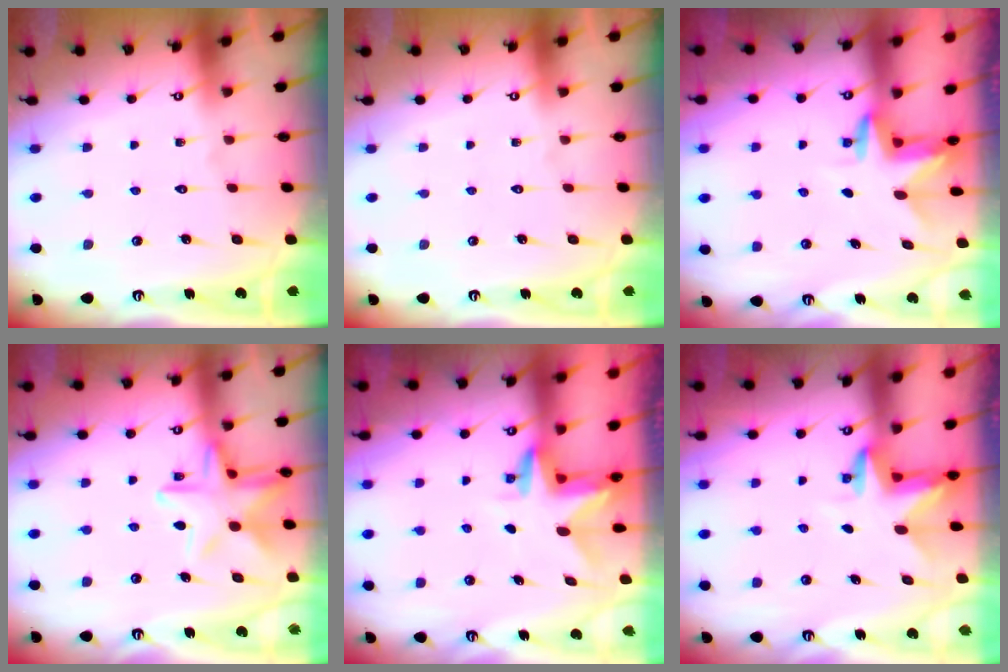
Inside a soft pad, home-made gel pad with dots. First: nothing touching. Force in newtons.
{"total": 0.0}
{"total": 2.7, "press": 2.7, "slide": 0.2}
{"total": 13.7, "press": 13.6, "slide": 1.2}
{"total": 3.0, "press": 2.9, "slide": 0.2}
{"total": 3.2, "press": 3.2, "slide": 0.2}